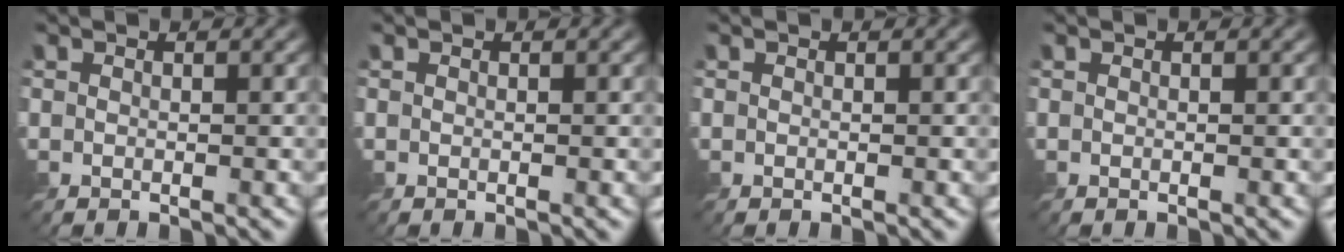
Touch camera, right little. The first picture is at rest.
{"total": 0.0}
{"total": 0.0}
{"total": 0.0}